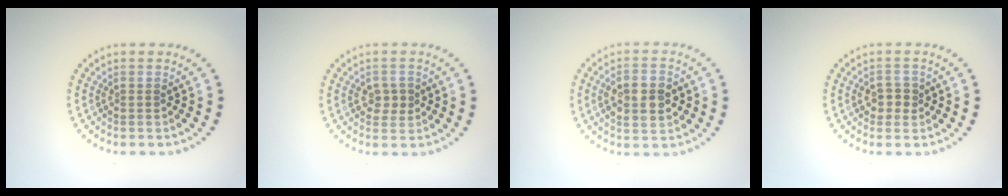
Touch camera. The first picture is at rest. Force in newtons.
{"total": 1.8, "press": 1.8, "slide": 0.4}
{"total": 4.2, "press": 4.2, "slide": 0.4}
{"total": 2.0, "press": 1.9, "slide": 0.6}